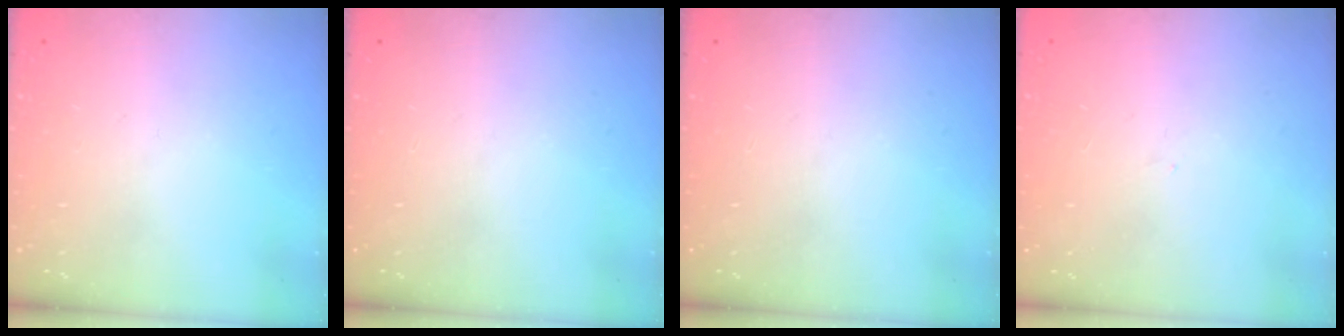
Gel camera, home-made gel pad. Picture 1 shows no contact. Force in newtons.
{"total": 0.0}
{"total": 0.0}
{"total": 0.0}